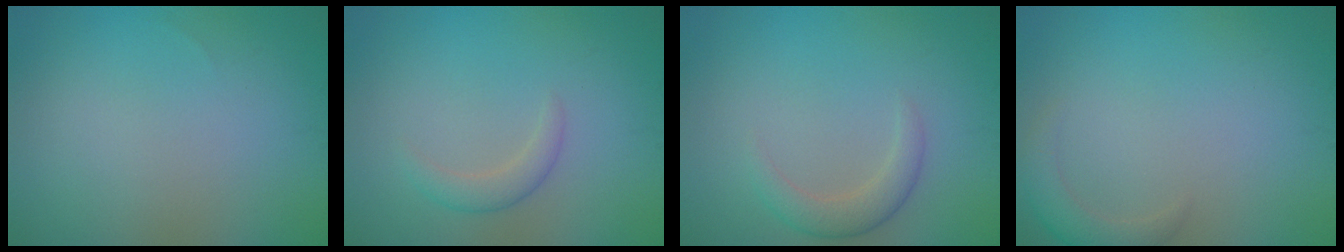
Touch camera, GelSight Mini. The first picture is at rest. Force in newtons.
{"total": 1.7, "press": 1.7, "slide": 0.1}
{"total": 2.3, "press": 2.3, "slide": 0.1}
{"total": 2.2, "press": 2.2, "slide": 0.2}